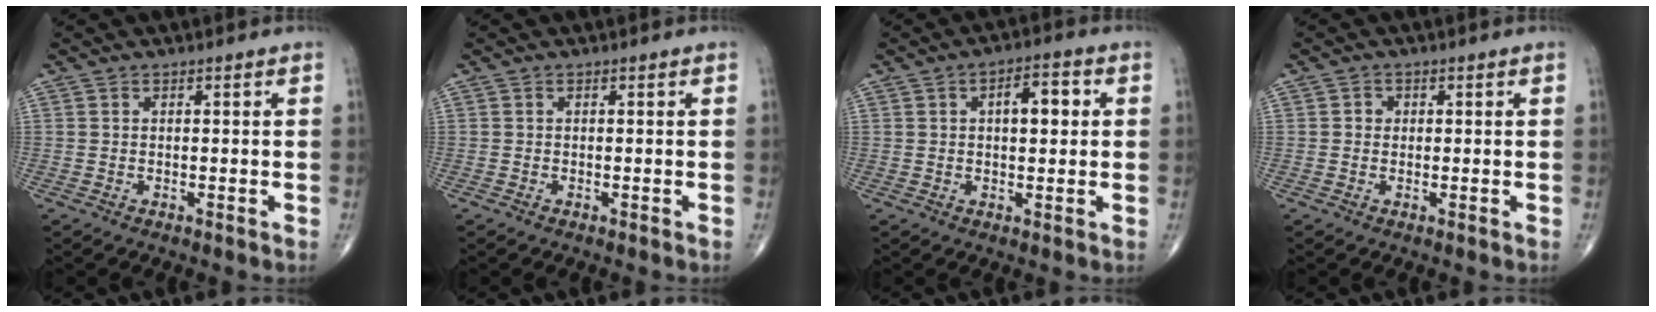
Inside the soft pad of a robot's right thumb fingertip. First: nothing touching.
{"total": 0.0}
{"total": 6.4, "force": [1.4, 2.8, 5.5], "torque": [-0.071, 0.009, 0.018]}
{"total": 1.3, "force": [0.1, 1.2, 0.4], "torque": [0.000, 0.003, -0.001]}